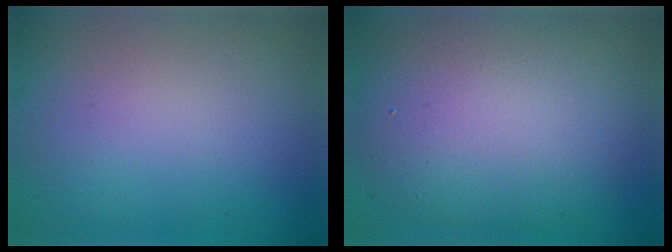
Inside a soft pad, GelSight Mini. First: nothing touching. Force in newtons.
{"total": 9.5, "press": 9.5, "slide": 0.4}